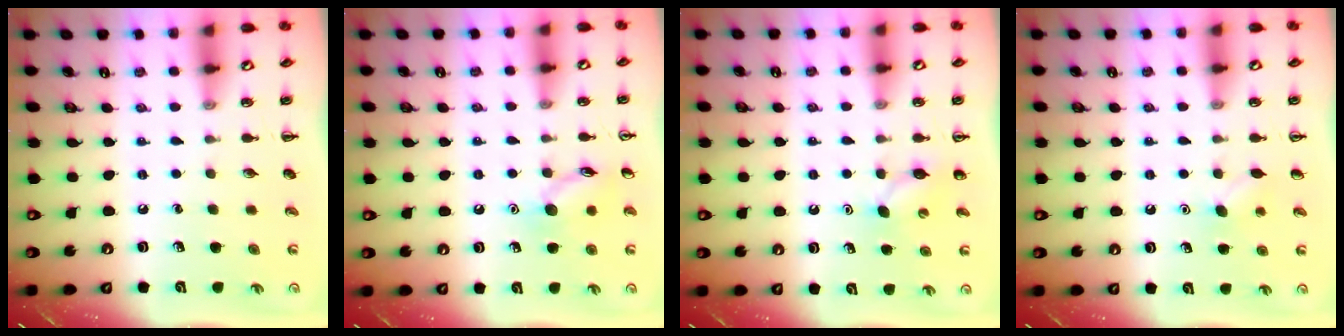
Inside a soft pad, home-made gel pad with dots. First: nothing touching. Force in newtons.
{"total": 8.7, "press": 8.7, "slide": 0.6}
{"total": 6.3, "press": 6.1, "slide": 1.8}
{"total": 5.4, "press": 5.1, "slide": 1.7}